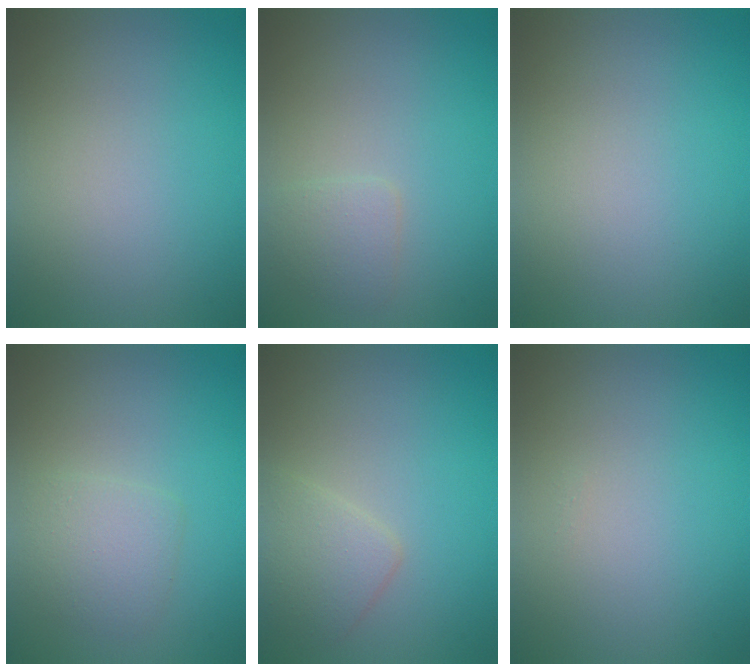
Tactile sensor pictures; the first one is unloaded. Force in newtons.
{"total": 1.6, "press": 1.6, "slide": 0.1}
{"total": 0.0}
{"total": 2.3, "press": 2.3, "slide": 0.0}
{"total": 2.5, "press": 2.5, "slide": 0.2}
{"total": 0.0}